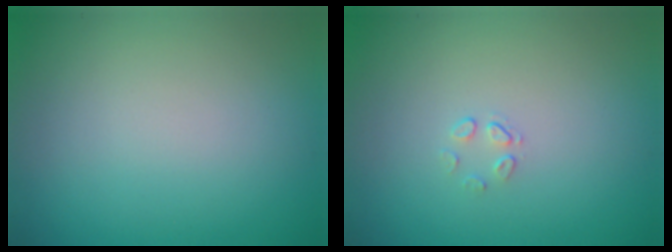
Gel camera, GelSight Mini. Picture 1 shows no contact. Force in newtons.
{"total": 0.7, "press": 0.4, "slide": 0.6}